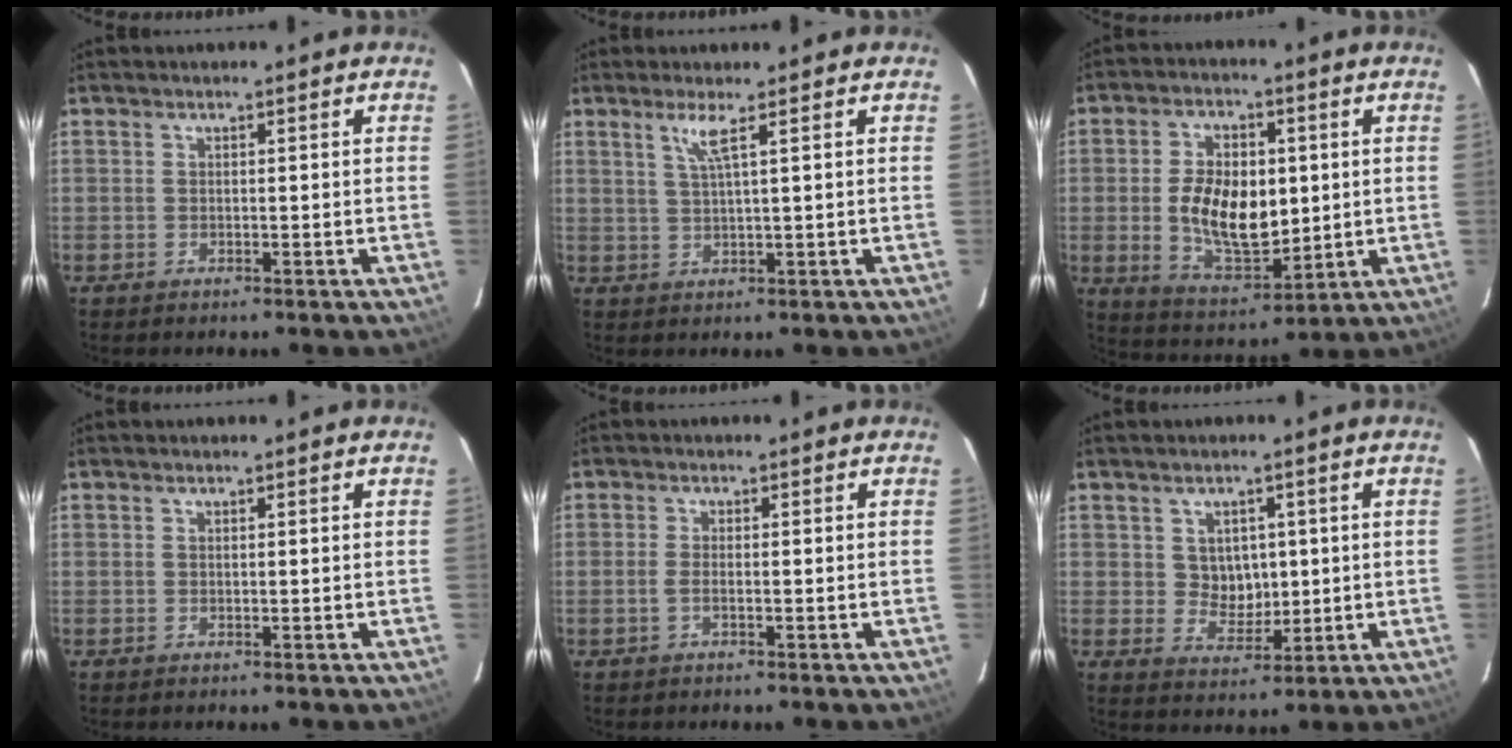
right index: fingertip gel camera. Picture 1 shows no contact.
{"total": 3.2, "force": [1.7, -0.7, 2.6], "torque": [-0.048, -0.007, 0.036]}
{"total": 13.5, "force": [0.2, 7.6, 11.1], "torque": [-0.208, 0.000, 0.020]}
{"total": 0.0}
{"total": 1.7, "force": [-0.6, 0.4, 1.6], "torque": [-0.035, -0.001, -0.012]}
{"total": 5.3, "force": [1.0, 4.6, 2.3], "torque": [-0.035, 0.004, 0.027]}